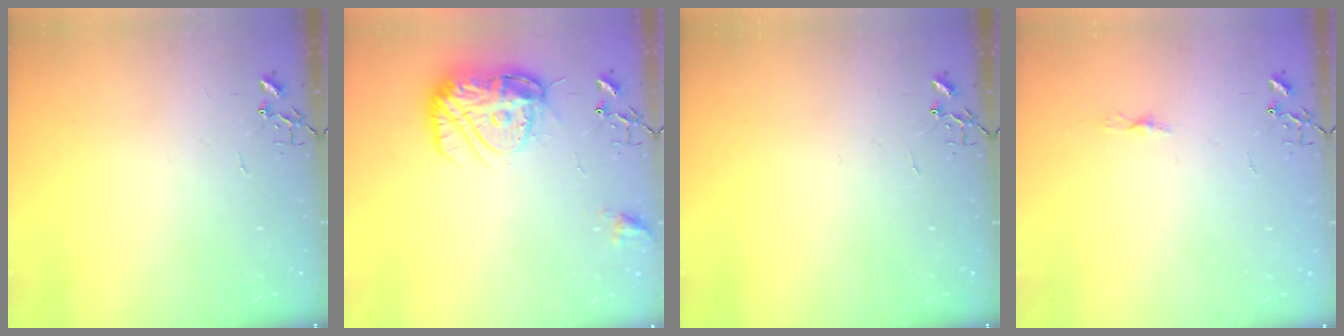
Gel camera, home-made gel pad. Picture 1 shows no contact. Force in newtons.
{"total": 16.8, "press": 16.7, "slide": 1.5}
{"total": 0.0}
{"total": 3.8, "press": 3.7, "slide": 0.3}